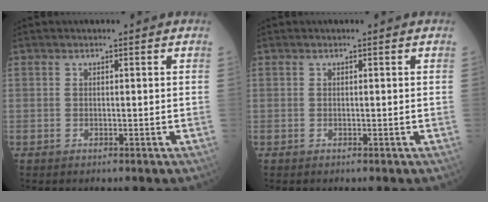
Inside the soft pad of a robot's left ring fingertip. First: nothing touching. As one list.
[{"total": 0.0}]